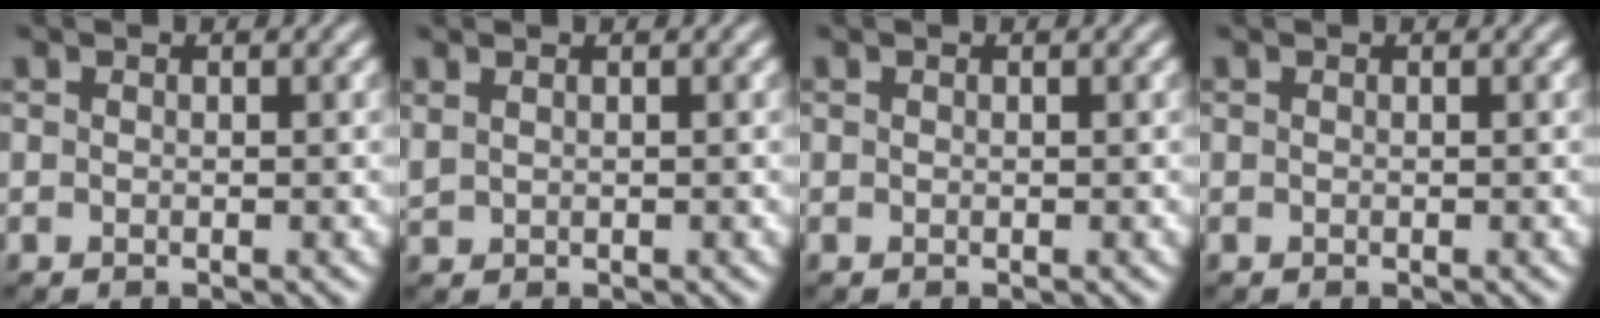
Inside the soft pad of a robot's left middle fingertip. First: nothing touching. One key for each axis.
{"total": 0.7, "fx": 0.5, "fy": 0.2, "fz": 0.3, "tx": -0.011, "ty": 0.001, "tz": 0.015}
{"total": 0.0}
{"total": 0.0}